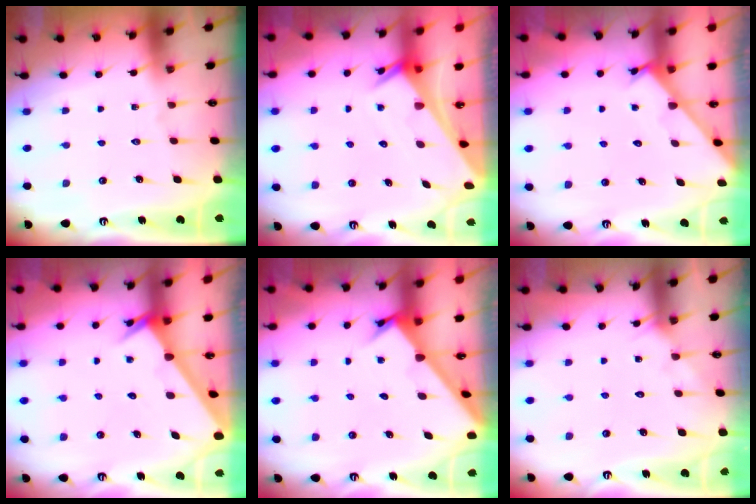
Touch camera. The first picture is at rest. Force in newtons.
{"total": 2.5, "press": 2.5, "slide": 0.1}
{"total": 1.7, "press": 1.7, "slide": 0.1}
{"total": 2.5, "press": 2.5, "slide": 0.1}
{"total": 2.6, "press": 2.6, "slide": 0.3}
{"total": 2.8, "press": 2.8, "slide": 0.1}